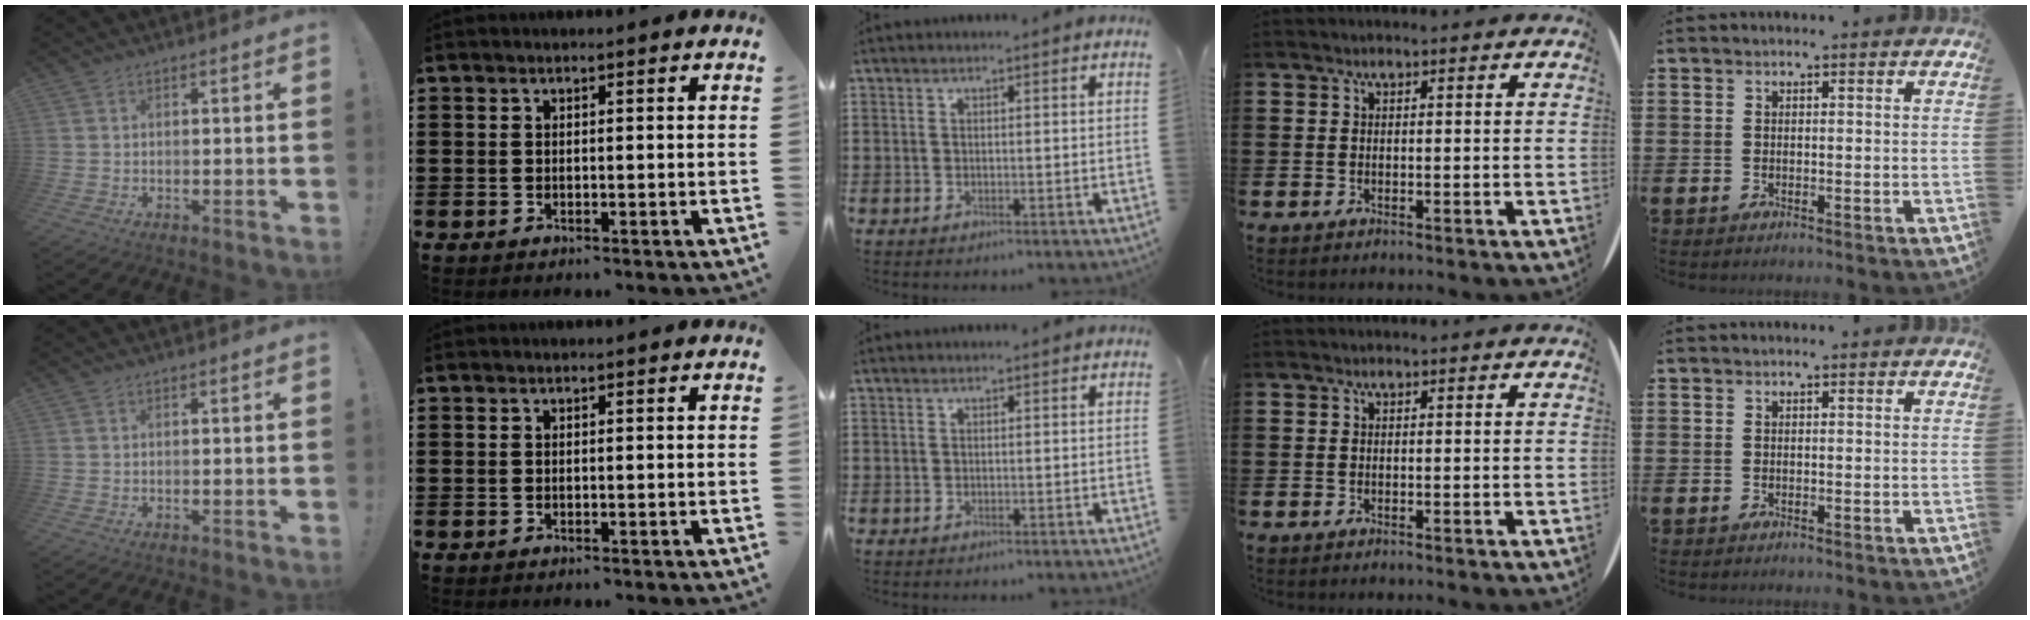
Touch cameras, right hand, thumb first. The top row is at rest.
{}